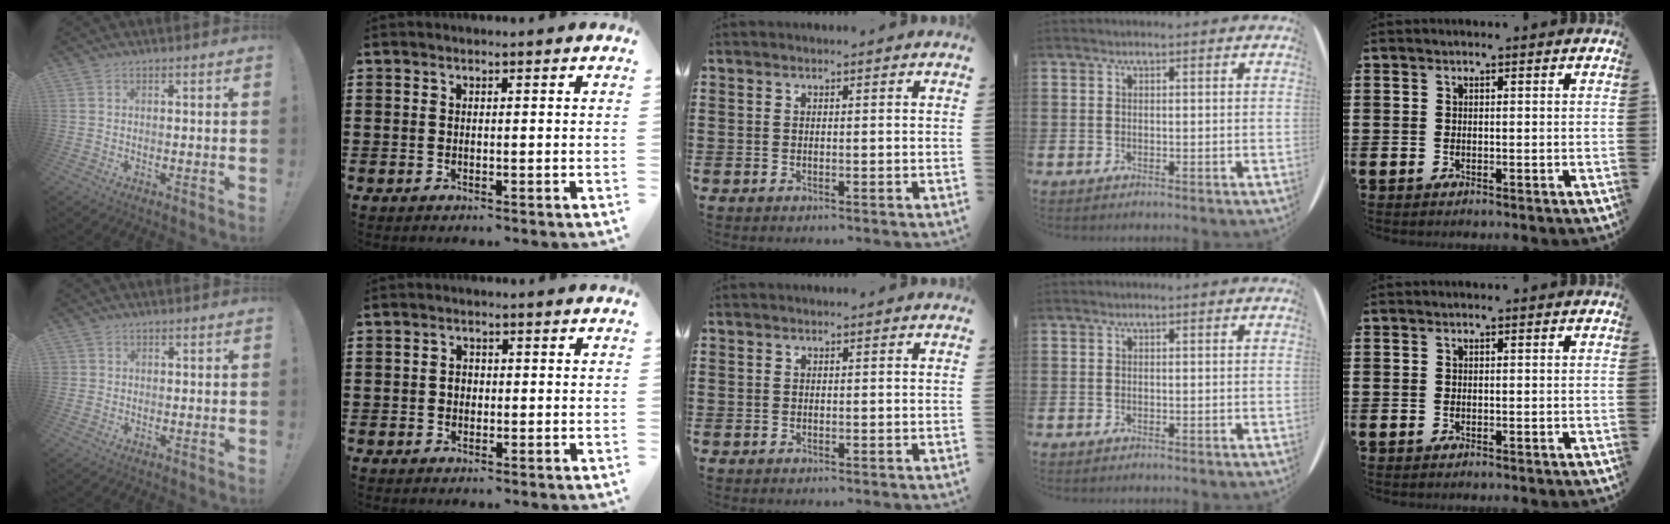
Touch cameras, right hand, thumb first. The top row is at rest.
{"thumb": {"total": 1.6, "force": [0.4, 1.5, 0.1], "torque": [0.000, 0.000, 0.007]}, "index": {"total": 1.4, "force": [-0.2, 1.2, 0.8], "torque": [-0.017, 0.005, -0.005]}}